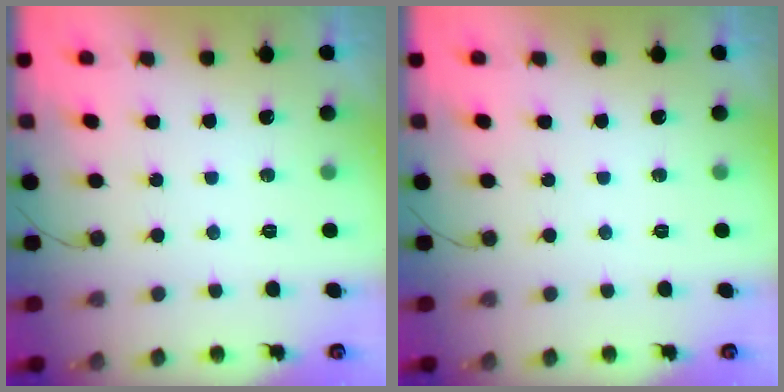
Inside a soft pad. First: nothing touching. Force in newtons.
{"total": 0.0}